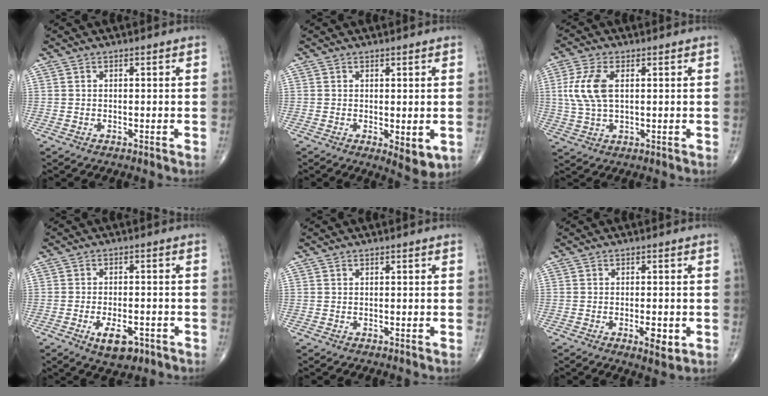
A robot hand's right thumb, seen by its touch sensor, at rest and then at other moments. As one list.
[{"total": 4.9, "force": [-0.9, 2.1, 4.4], "torque": [-0.051, -0.014, -0.004]}, {"total": 8.2, "force": [1.5, 4.3, 6.9], "torque": [-0.162, 0.002, 0.031]}, {"total": 6.4, "force": [-3.0, 3.2, 4.7], "torque": [-0.070, 0.008, -0.040]}, {"total": 0.0}, {"total": 4.2, "force": [-1.2, 1.6, 3.7], "torque": [-0.050, -0.006, -0.015]}]